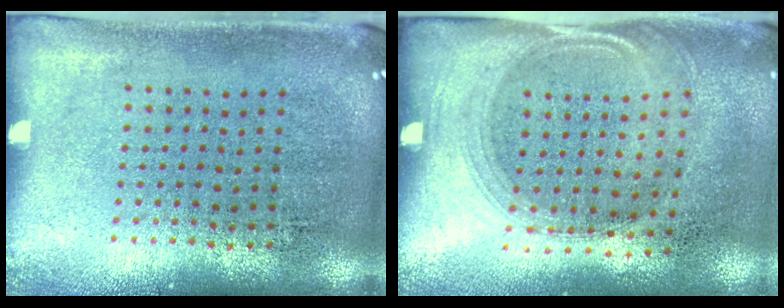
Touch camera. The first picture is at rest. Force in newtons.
{"total": 1.5, "press": 1.3, "slide": 0.7}